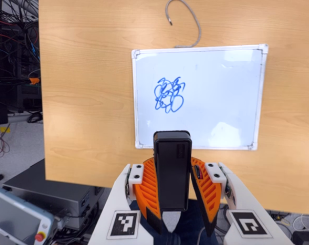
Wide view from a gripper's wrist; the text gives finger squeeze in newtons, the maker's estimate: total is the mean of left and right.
{"total": 7.4, "left": 6.7, "right": 8.0}